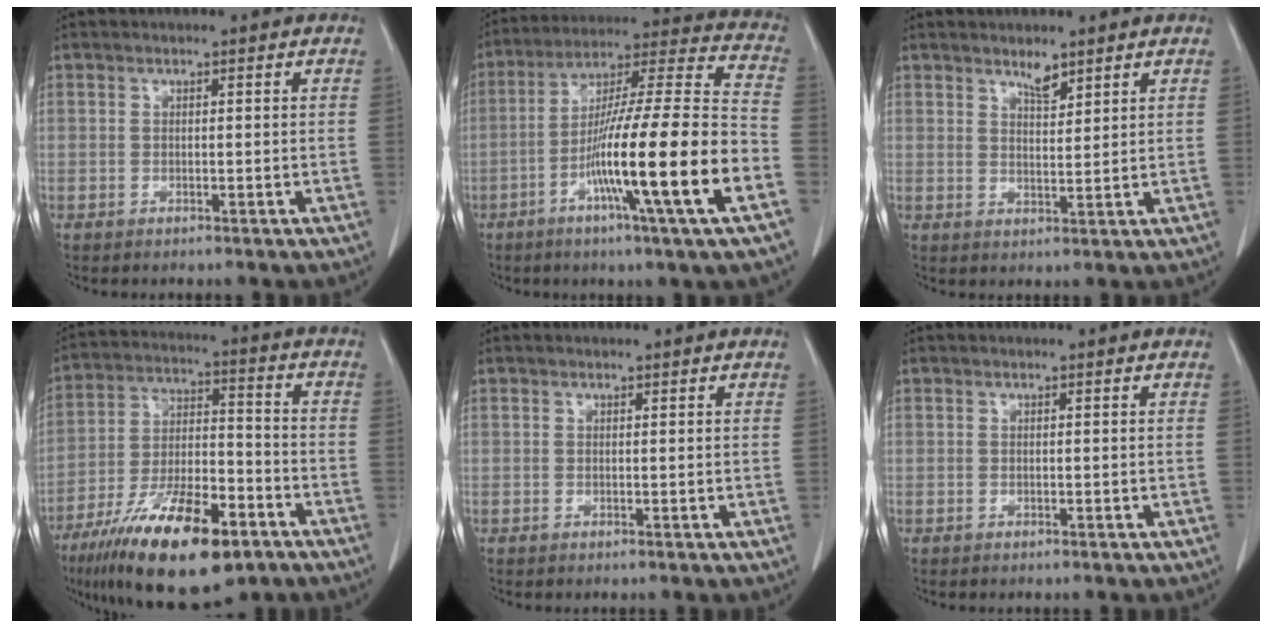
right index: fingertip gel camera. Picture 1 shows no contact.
{"total": 21.3, "force": [-7.6, -0.5, 19.9], "torque": [-0.324, -0.014, -0.133]}
{"total": 2.7, "force": [2.3, 0.7, 1.4], "torque": [-0.027, -0.006, 0.042]}
{"total": 19.4, "force": [-11.8, 5.7, 14.3], "torque": [-0.254, -0.018, -0.203]}
{"total": 0.0}
{"total": 0.0}